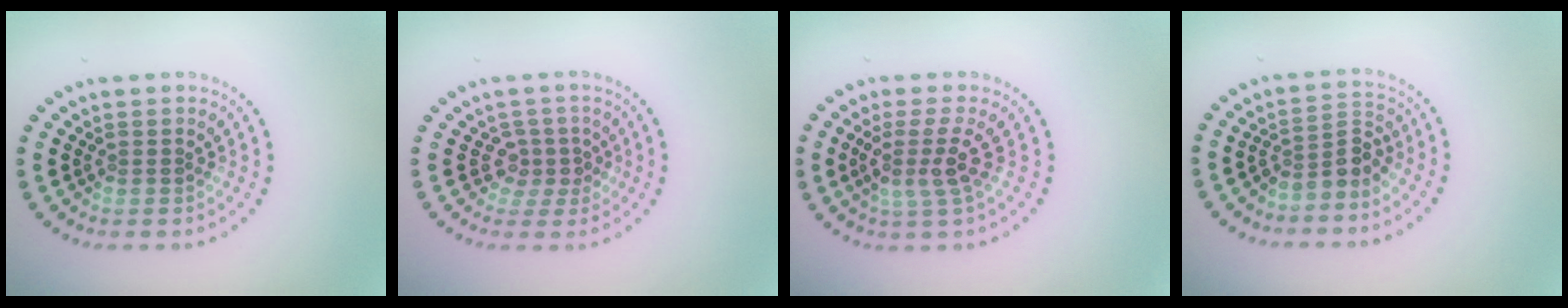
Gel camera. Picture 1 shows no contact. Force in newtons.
{"total": 2.2, "press": 1.6, "slide": 1.5}
{"total": 2.9, "press": 2.2, "slide": 1.8}
{"total": 2.8, "press": 2.0, "slide": 2.0}